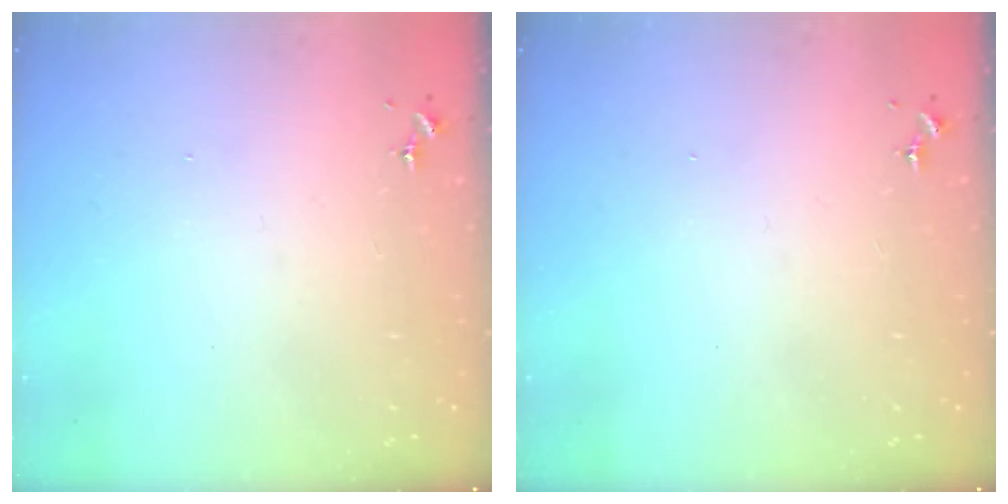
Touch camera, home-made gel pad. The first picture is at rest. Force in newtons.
{"total": 0.0}